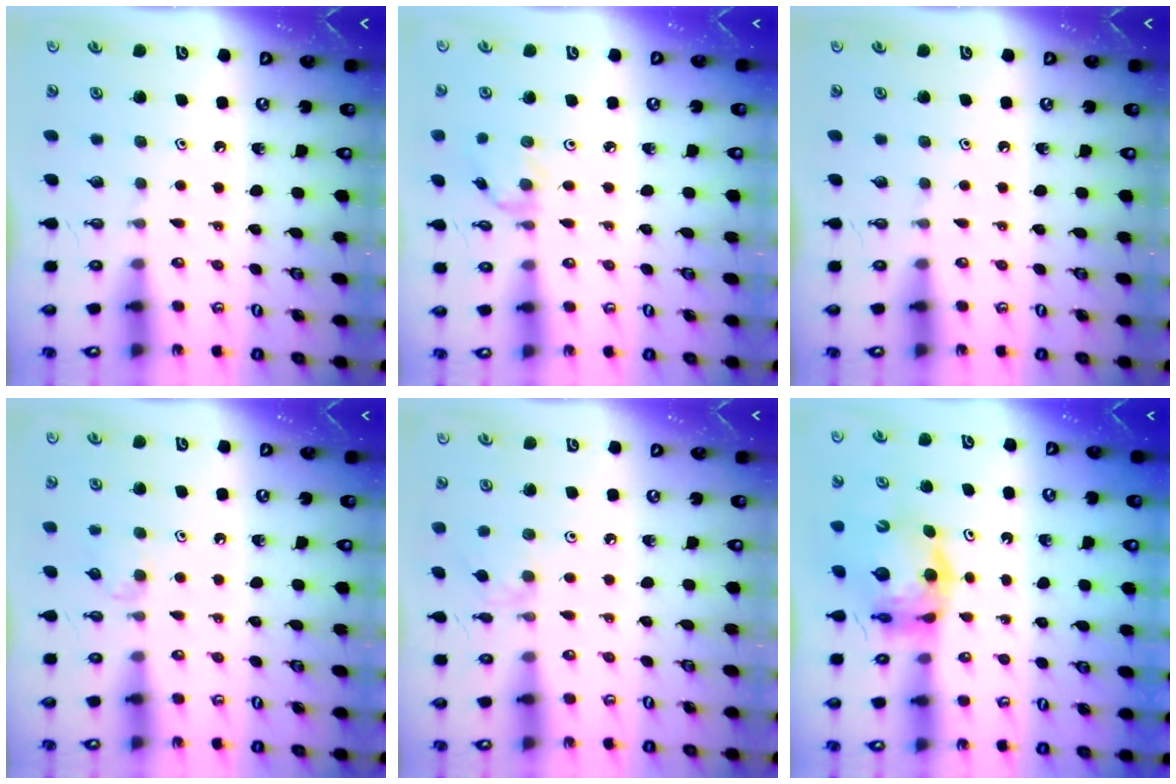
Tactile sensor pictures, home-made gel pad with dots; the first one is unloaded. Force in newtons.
{"total": 0.9, "press": 0.8, "slide": 0.3}
{"total": 0.0}
{"total": 4.2, "press": 4.1, "slide": 0.8}
{"total": 1.7, "press": 1.6, "slide": 0.4}
{"total": 9.7, "press": 9.7, "slide": 1.2}